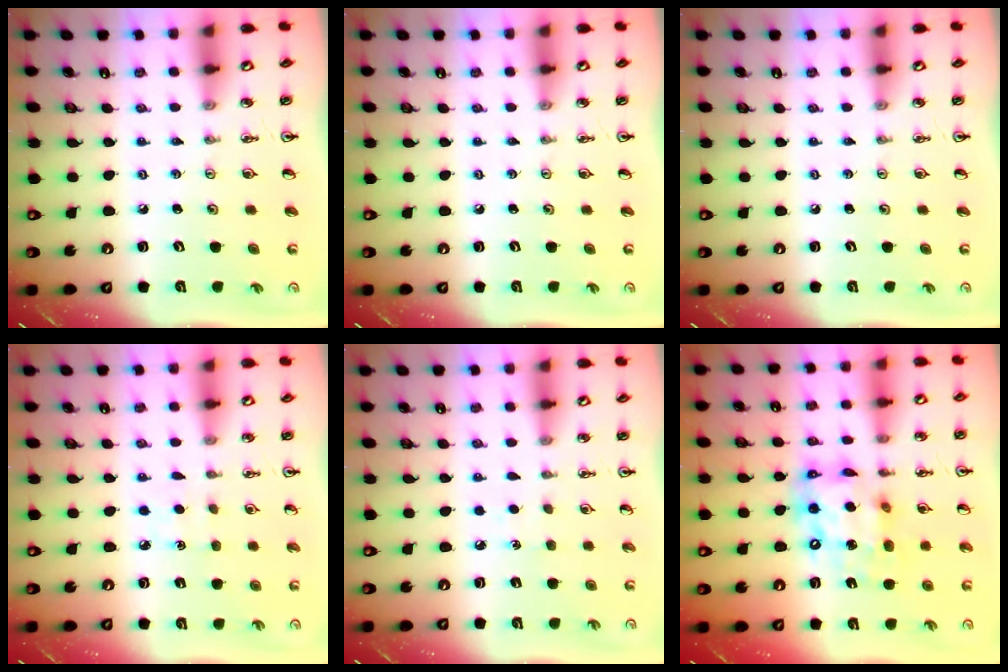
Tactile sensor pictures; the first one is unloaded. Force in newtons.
{"total": 0.0}
{"total": 0.0}
{"total": 2.4, "press": 2.4, "slide": 0.3}
{"total": 3.3, "press": 3.3, "slide": 0.4}
{"total": 13.9, "press": 13.8, "slide": 1.2}